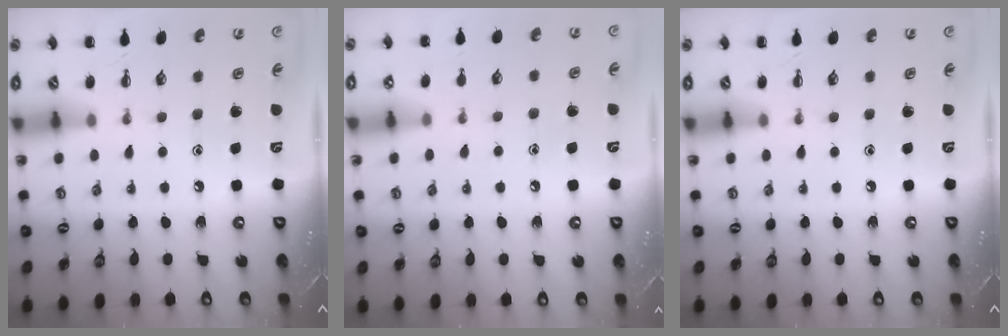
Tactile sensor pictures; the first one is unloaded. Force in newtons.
{"total": 6.9, "press": 6.6, "slide": 2.2}
{"total": 0.0}